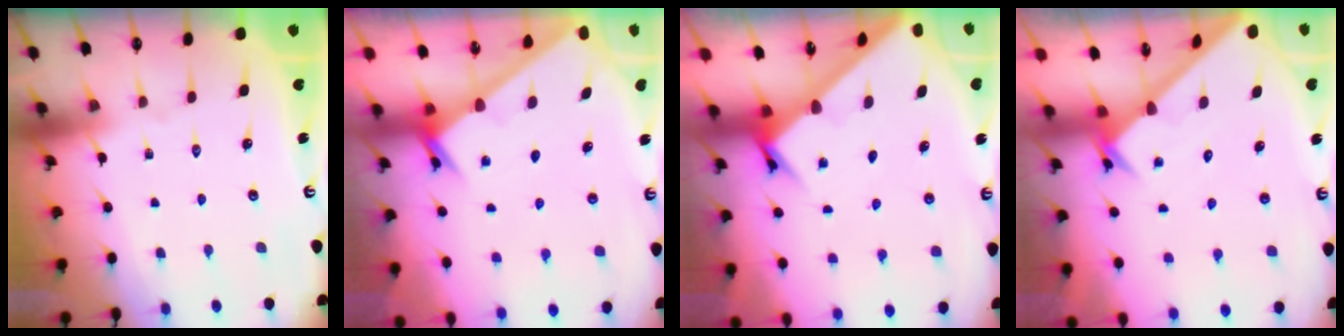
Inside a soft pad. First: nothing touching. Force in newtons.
{"total": 2.5, "press": 2.5, "slide": 0.2}
{"total": 2.6, "press": 2.6, "slide": 0.2}
{"total": 2.5, "press": 2.5, "slide": 0.2}